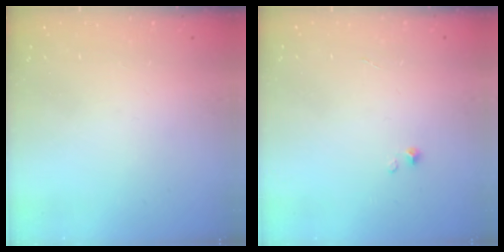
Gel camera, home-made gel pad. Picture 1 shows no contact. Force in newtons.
{"total": 0.0}